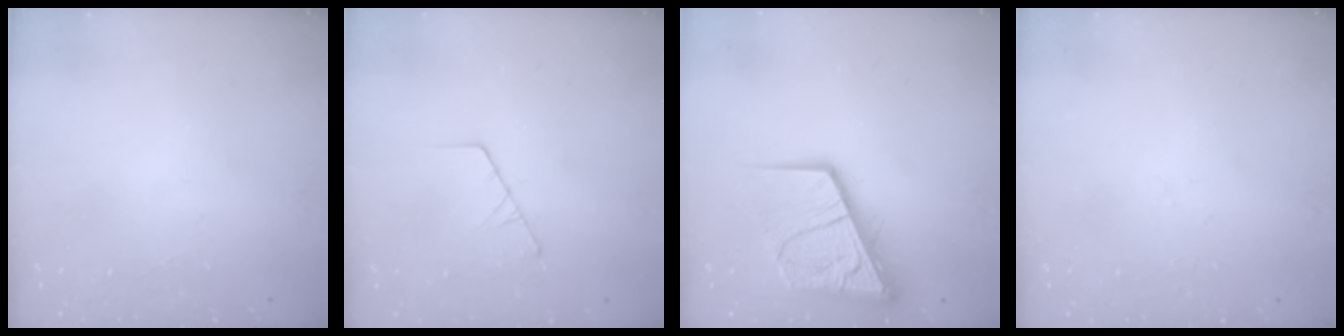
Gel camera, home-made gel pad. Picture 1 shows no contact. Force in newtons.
{"total": 3.3, "press": 3.3, "slide": 0.3}
{"total": 17.9, "press": 17.8, "slide": 2.0}
{"total": 2.6, "press": 2.5, "slide": 0.5}